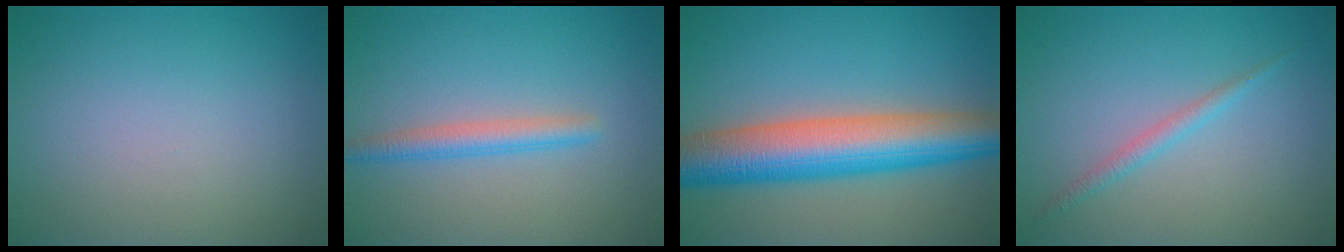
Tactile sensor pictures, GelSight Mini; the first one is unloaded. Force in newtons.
{"total": 2.4, "press": 2.4, "slide": 0.1}
{"total": 10.1, "press": 10.1, "slide": 0.3}
{"total": 1.4, "press": 1.4, "slide": 0.1}